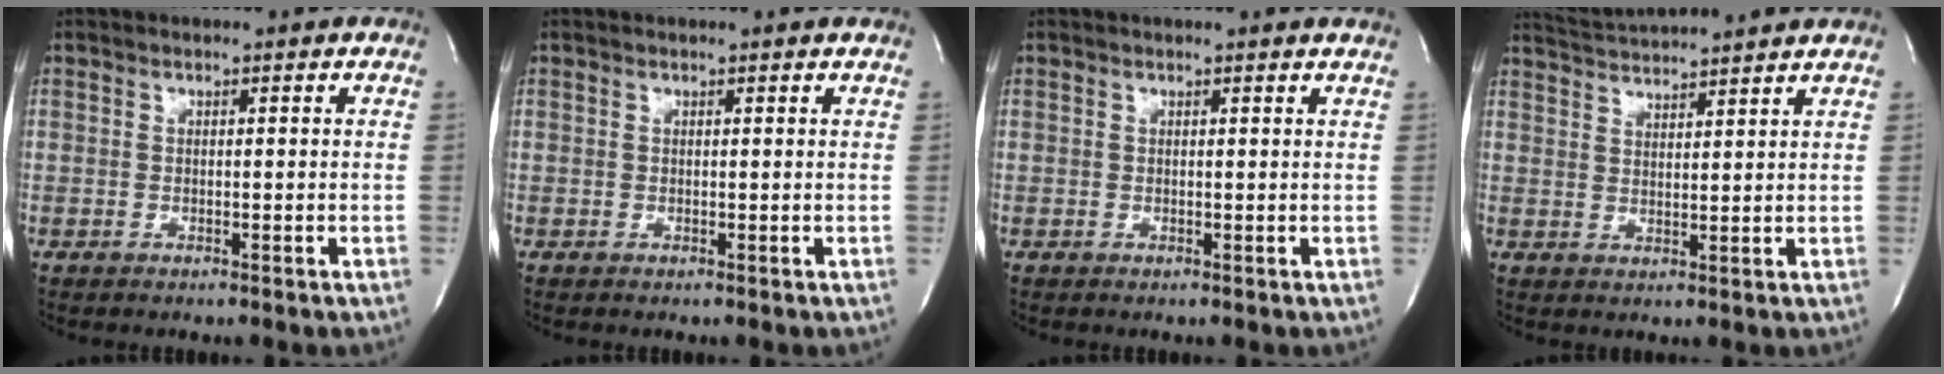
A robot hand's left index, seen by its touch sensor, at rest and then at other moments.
{"total": 0.7, "force": [0.6, -0.1, 0.2], "torque": [-0.010, -0.009, 0.005]}
{"total": 1.5, "force": [1.4, -0.4, 0.3], "torque": [-0.017, -0.009, 0.008]}
{"total": 8.5, "force": [8.1, -1.3, 2.3], "torque": [-0.051, 0.015, 0.124]}